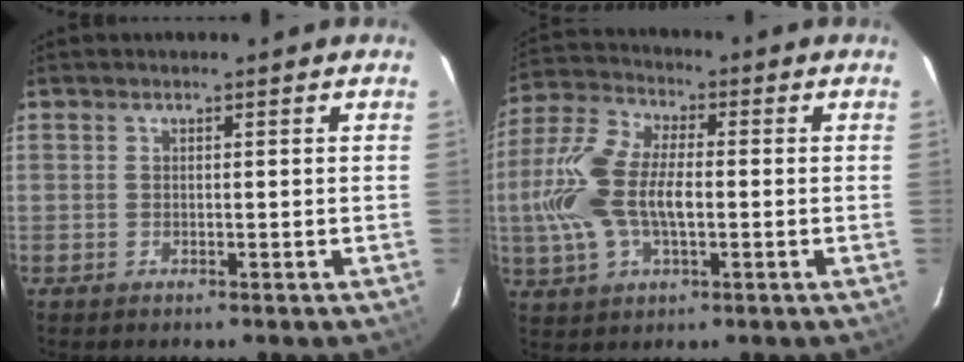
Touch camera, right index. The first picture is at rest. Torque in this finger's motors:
{"motor_torque": [0.48, -0.16, 0.54, 0.21]}